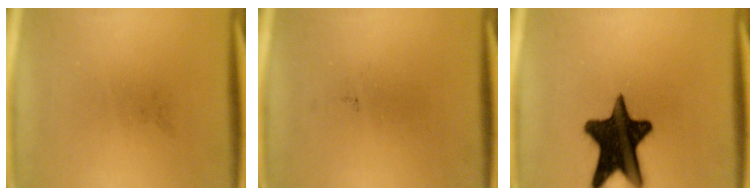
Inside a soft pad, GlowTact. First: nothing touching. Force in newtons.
{"total": 0.0}
{"total": 17.0}